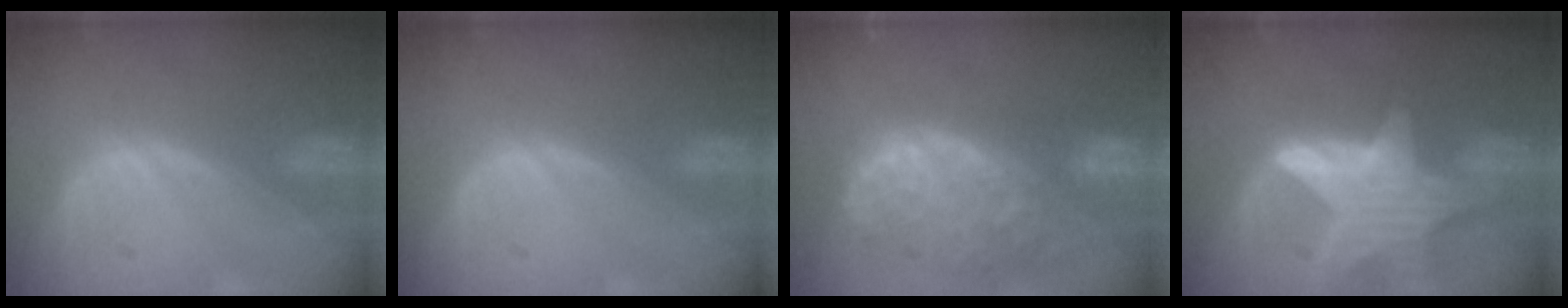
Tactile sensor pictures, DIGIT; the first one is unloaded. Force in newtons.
{"total": 0.0}
{"total": 13.5, "press": 11.1, "slide": 7.8}
{"total": 9.5, "press": 9.5, "slide": 0.6}